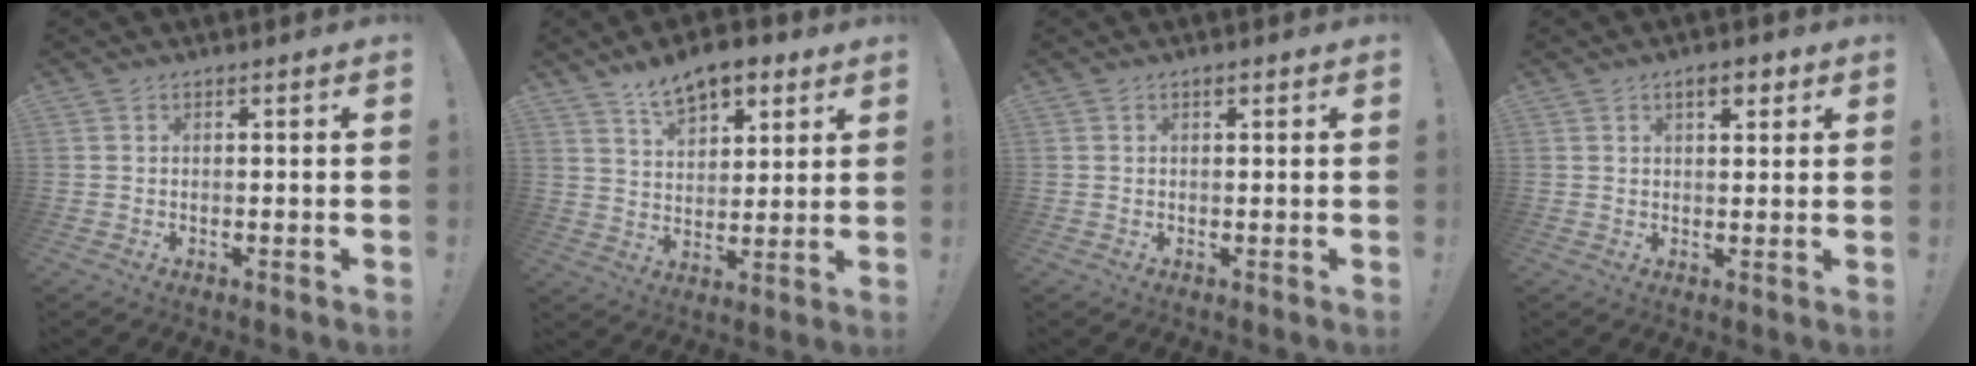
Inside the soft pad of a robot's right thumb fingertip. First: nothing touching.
{"total": 10.3, "force": [7.3, 5.4, 4.8], "torque": [-0.074, -0.036, 0.137]}
{"total": 0.7, "force": [0.5, 0.3, 0.4], "torque": [-0.007, 0.000, 0.009]}
{"total": 4.3, "force": [2.5, 1.8, 3.0], "torque": [-0.040, -0.005, 0.039]}